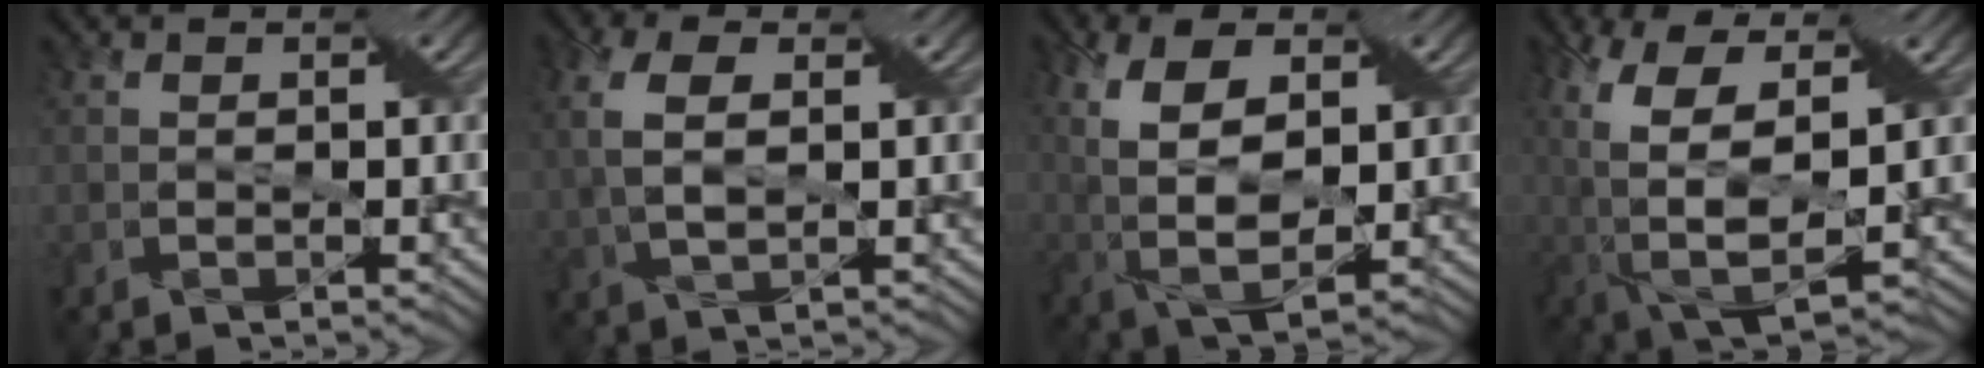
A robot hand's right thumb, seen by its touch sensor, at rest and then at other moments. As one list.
[{"total": 5.9, "force": [1.1, 2.8, 5.1], "torque": [-0.130, 0.011, 0.019]}, {"total": 11.7, "force": [2.1, 6.4, 9.6], "torque": [-0.226, -0.003, 0.040]}, {"total": 15.0, "force": [2.3, 7.7, 12.6], "torque": [-0.276, -0.020, 0.058]}]